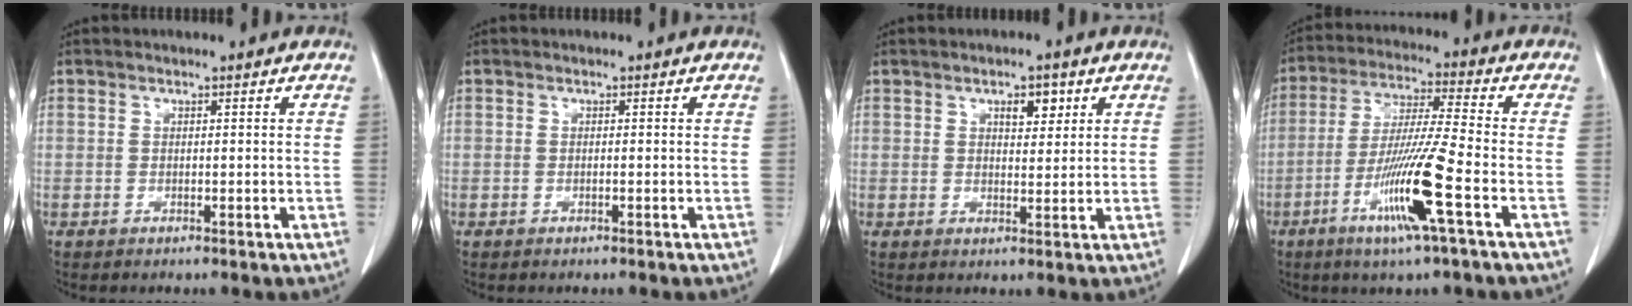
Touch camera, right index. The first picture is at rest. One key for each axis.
{"total": 0.0}
{"total": 3.5, "fx": 1.8, "fy": 1.6, "fz": 2.6, "tx": -0.038, "ty": 0.001, "tz": 0.027}
{"total": 12.7, "fx": -5.1, "fy": -1.0, "fz": 11.6, "tx": -0.228, "ty": -0.020, "tz": -0.100}